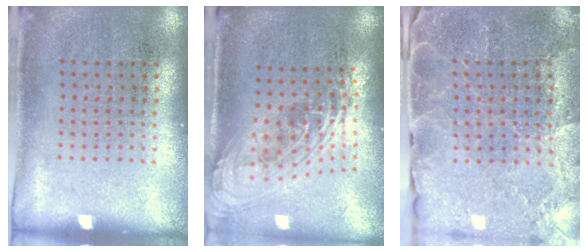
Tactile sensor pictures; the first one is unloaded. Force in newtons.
{"total": 2.2, "press": 1.6, "slide": 1.5}
{"total": 3.0, "press": 3.0, "slide": 0.4}